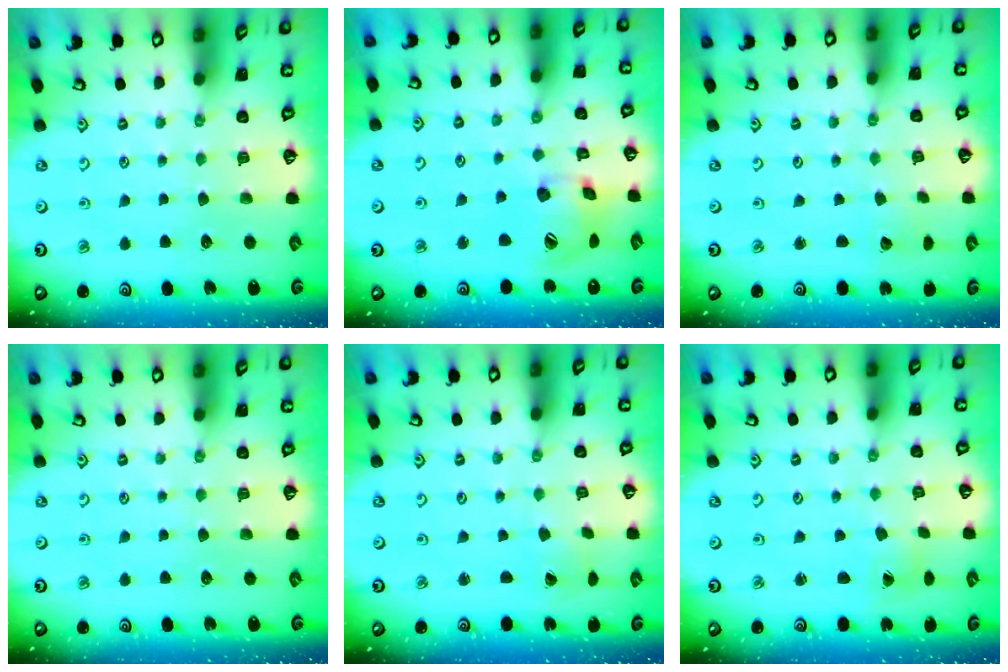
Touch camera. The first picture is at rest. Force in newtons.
{"total": 14.4, "press": 14.3, "slide": 2.2}
{"total": 1.3, "press": 1.3, "slide": 0.0}
{"total": 0.0}
{"total": 0.7, "press": 0.7, "slide": 0.0}
{"total": 2.1, "press": 2.1, "slide": 0.2}